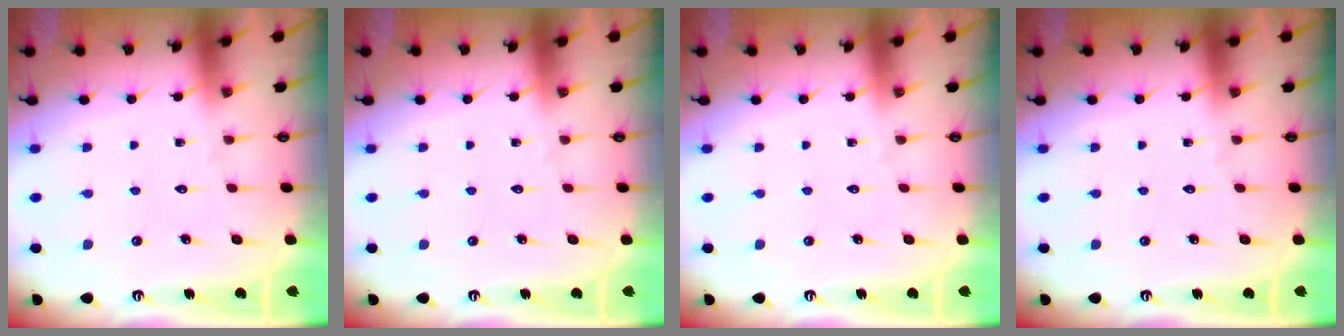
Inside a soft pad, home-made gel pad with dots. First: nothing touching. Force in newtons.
{"total": 0.0}
{"total": 0.0}
{"total": 0.0}